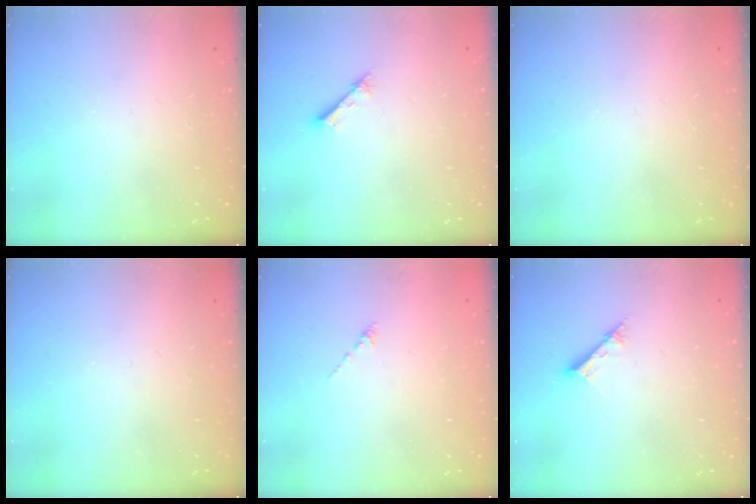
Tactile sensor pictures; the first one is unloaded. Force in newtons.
{"total": 1.5, "press": 1.5, "slide": 0.1}
{"total": 0.0}
{"total": 0.0}
{"total": 0.0}
{"total": 2.6, "press": 2.6, "slide": 0.2}